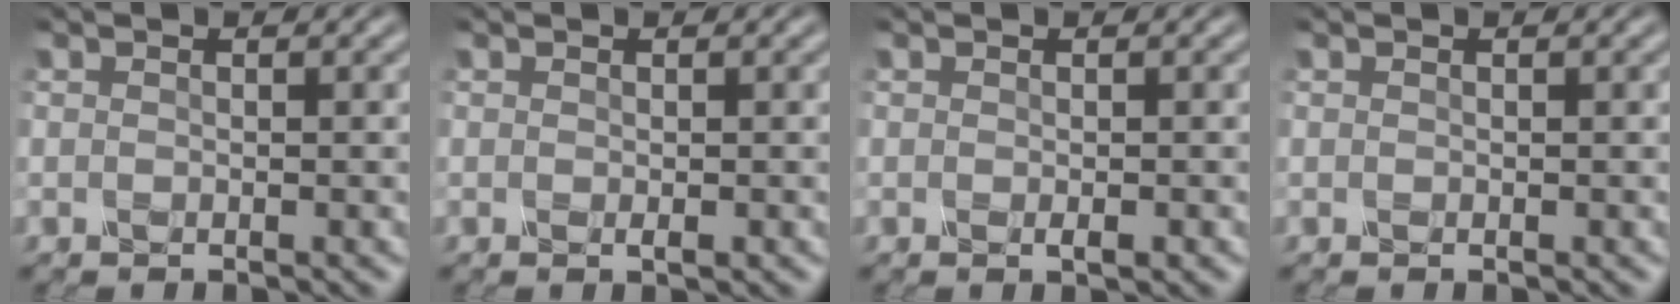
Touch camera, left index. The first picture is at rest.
{"total": 0.5, "force": [-0.2, 0.3, 0.4], "torque": [-0.008, 0.000, 0.001]}
{"total": 0.9, "force": [-0.4, 0.3, 0.7], "torque": [-0.011, -0.002, -0.002]}
{"total": 0.0}